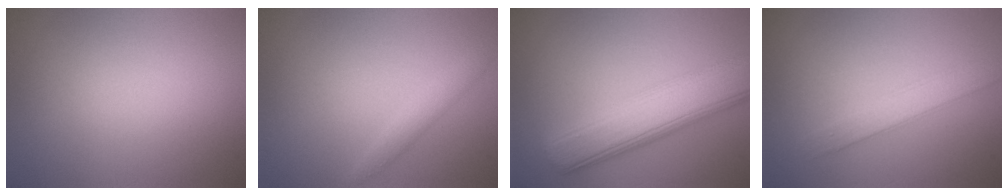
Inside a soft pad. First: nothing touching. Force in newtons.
{"total": 1.6, "press": 1.6, "slide": 0.0}
{"total": 7.7, "press": 7.7, "slide": 0.4}
{"total": 2.5, "press": 2.5, "slide": 0.2}